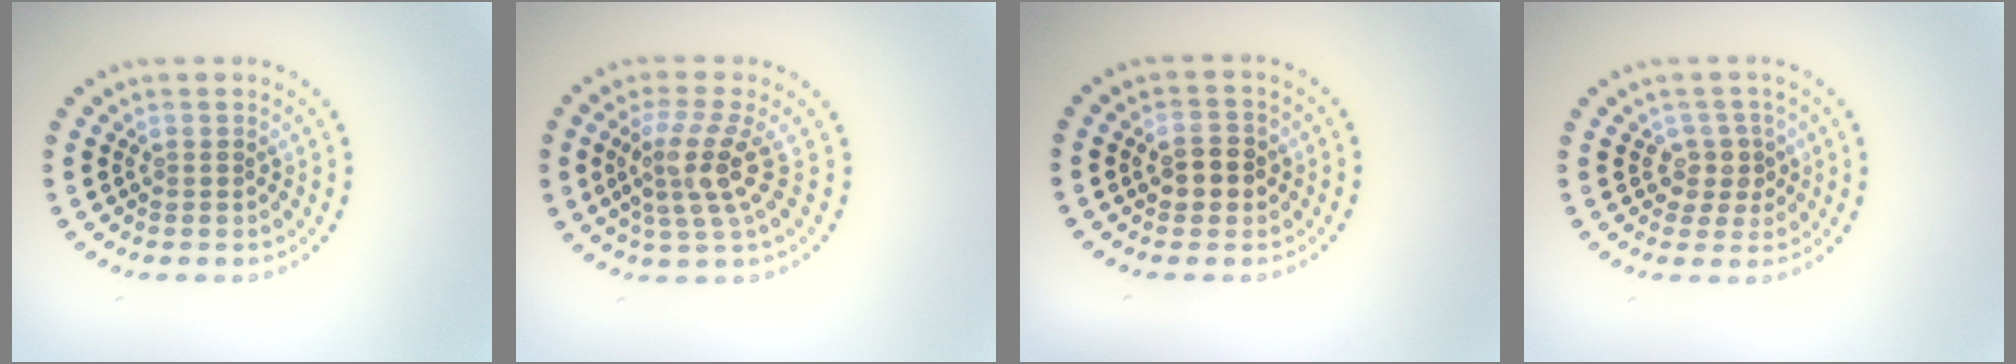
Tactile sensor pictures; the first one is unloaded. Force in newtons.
{"total": 4.0, "press": 2.8, "slide": 2.8}
{"total": 2.5, "press": 2.5, "slide": 0.2}
{"total": 2.2, "press": 1.9, "slide": 1.1}